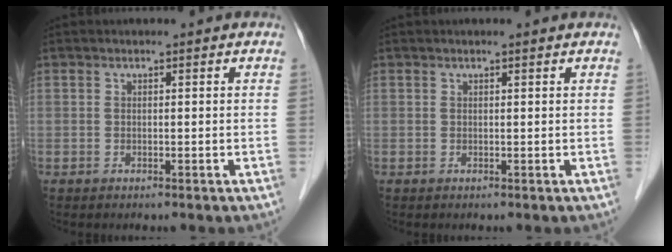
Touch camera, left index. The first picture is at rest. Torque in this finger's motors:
{"motor_torque": [0.28, -0.29, 0.02, 0.01]}